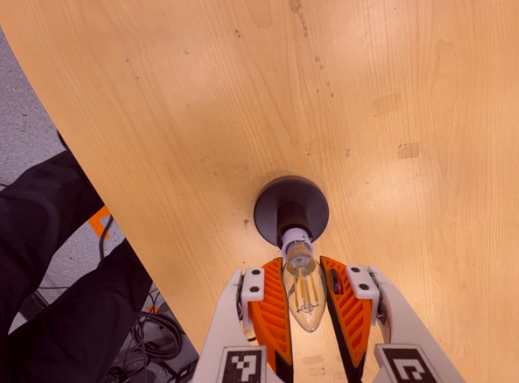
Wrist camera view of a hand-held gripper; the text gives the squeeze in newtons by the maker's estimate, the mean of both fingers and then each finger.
{"total": 13.1, "left": 12.6, "right": 13.6}